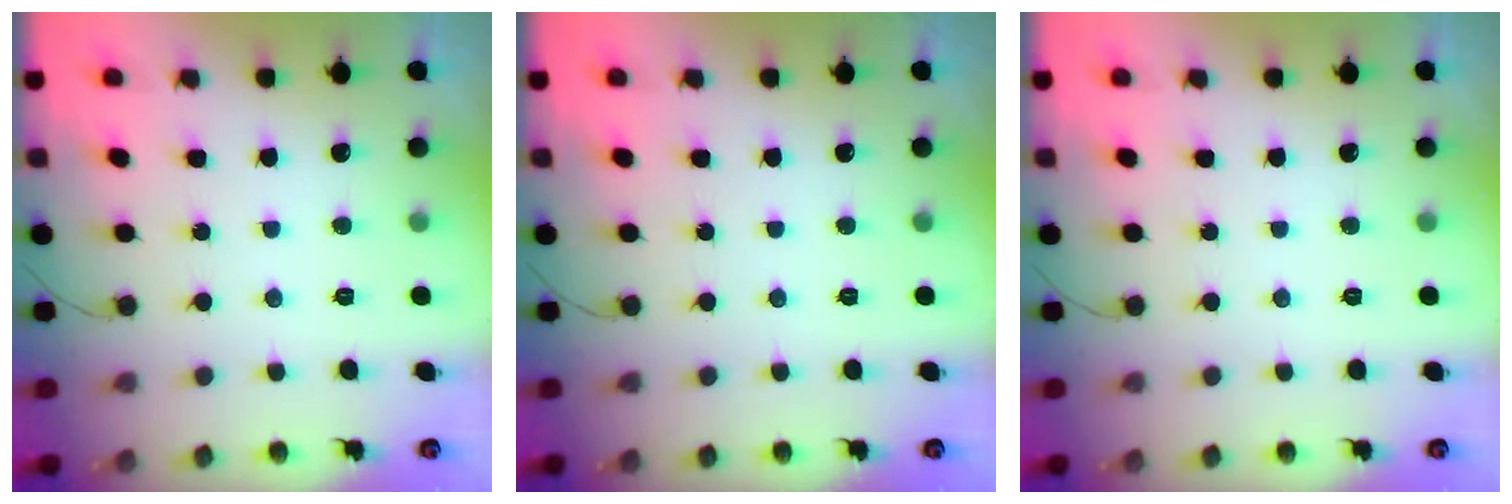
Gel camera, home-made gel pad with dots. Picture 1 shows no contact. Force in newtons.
{"total": 0.0}
{"total": 0.0}